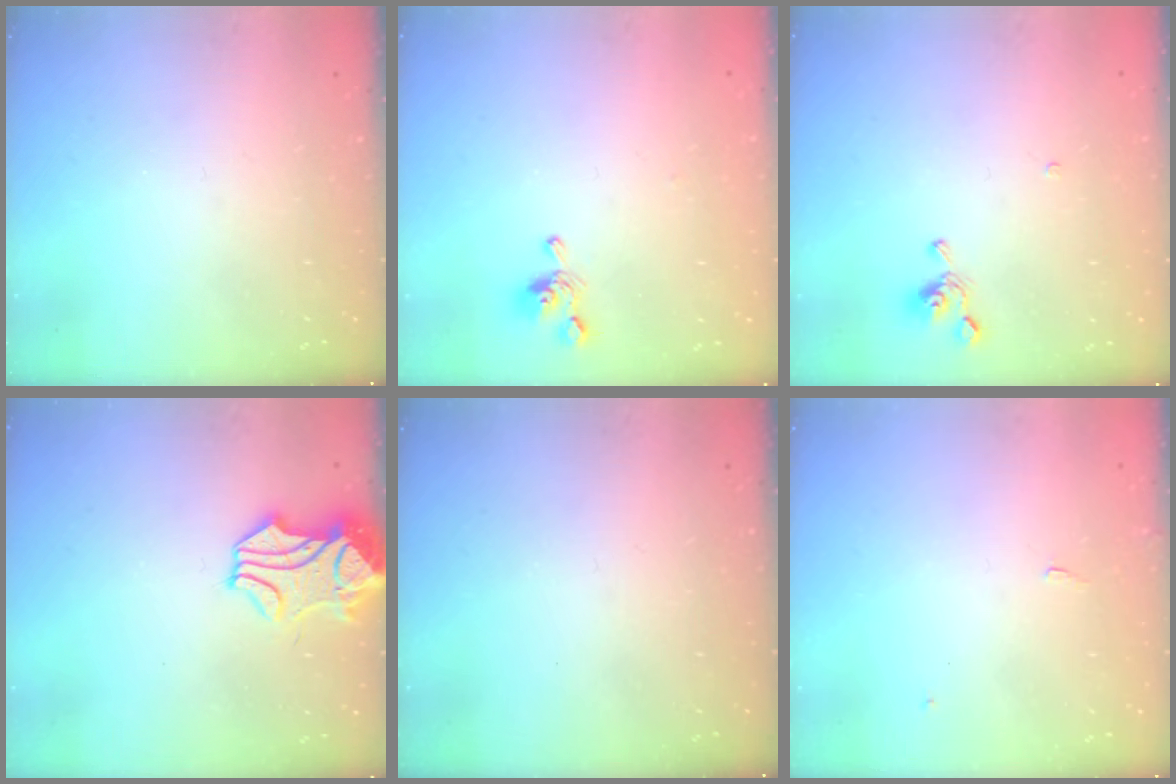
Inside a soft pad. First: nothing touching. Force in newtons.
{"total": 1.7, "press": 1.6, "slide": 0.6}
{"total": 3.2, "press": 3.2, "slide": 0.5}
{"total": 2.5, "press": 2.0, "slide": 1.4}
{"total": 0.0}
{"total": 1.6, "press": 1.6, "slide": 0.3}